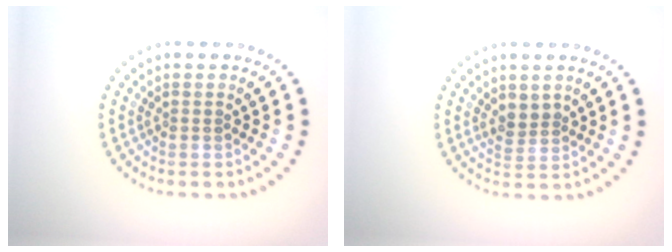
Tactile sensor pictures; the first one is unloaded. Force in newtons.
{"total": 1.6, "press": 1.4, "slide": 0.7}